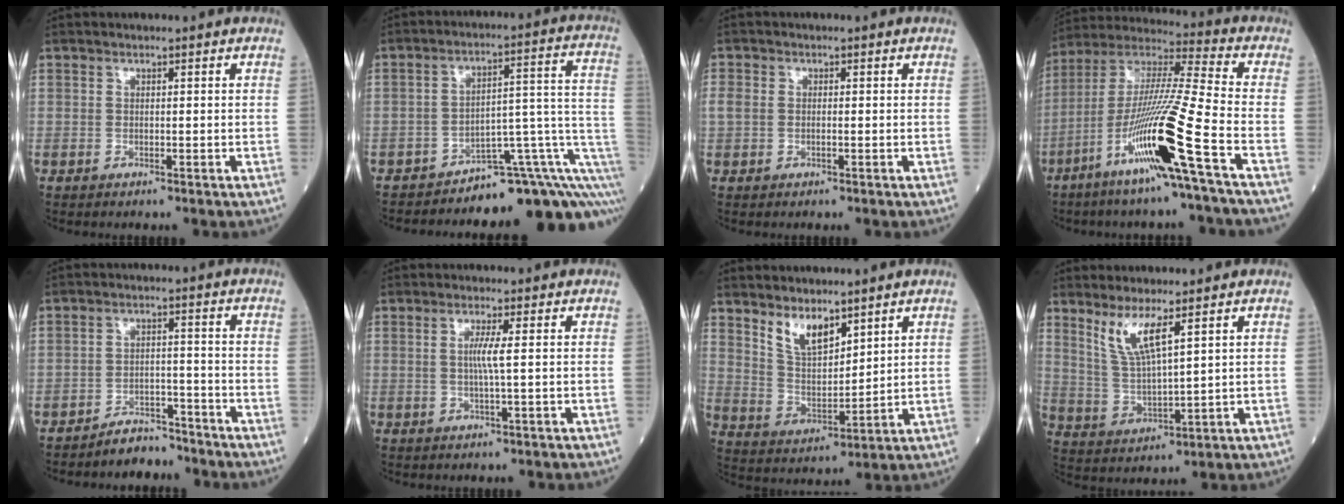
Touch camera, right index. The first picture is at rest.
{"total": 12.0, "force": [-7.9, 3.0, 8.5], "torque": [-0.069, 0.081, -0.099]}
{"total": 2.3, "force": [-0.1, 1.7, 1.5], "torque": [-0.051, 0.012, -0.001]}
{"total": 15.9, "force": [-6.6, -1.7, 14.3], "torque": [-0.289, -0.018, -0.127]}
{"total": 4.5, "force": [-4.2, 1.7, 0.3], "torque": [-0.004, 0.004, -0.068]}
{"total": 2.7, "force": [0.3, -0.6, 2.7], "torque": [-0.056, -0.003, 0.003]}
{"total": 7.4, "force": [5.3, 2.8, 4.3], "torque": [-0.087, -0.003, 0.111]}
{"total": 6.9, "force": [4.1, 0.4, 5.5], "torque": [-0.117, -0.012, 0.090]}